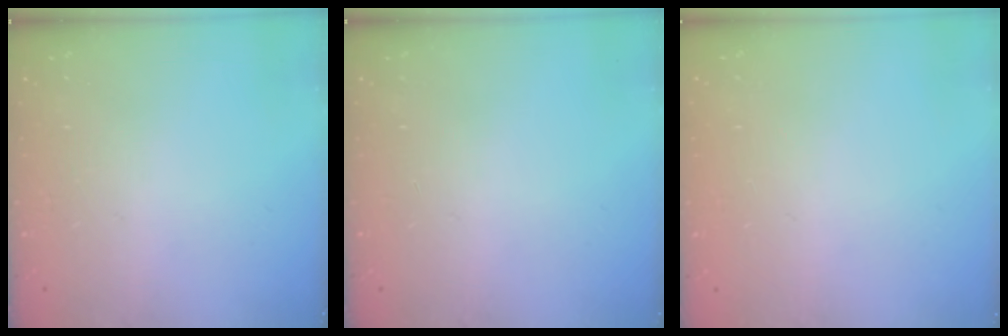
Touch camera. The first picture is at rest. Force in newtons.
{"total": 0.0}
{"total": 0.0}